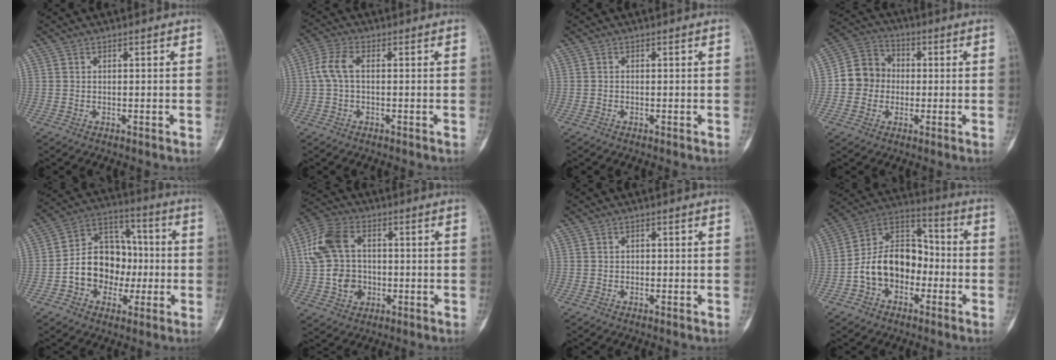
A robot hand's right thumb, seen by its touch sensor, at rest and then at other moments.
{"total": 5.3, "force": [0.3, 2.9, 4.4], "torque": [-0.099, 0.013, -0.001]}
{"total": 0.0}
{"total": 9.0, "force": [-0.6, 8.3, 3.5], "torque": [-0.028, 0.027, -0.024]}
{"total": 14.8, "force": [-2.1, 11.9, 8.5], "torque": [-0.081, 0.047, -0.037]}
{"total": 12.9, "force": [0.8, 10.0, 8.1], "torque": [-0.138, 0.016, 0.011]}
{"total": 0.5, "force": [0.0, 0.5, 0.1], "torque": [0.008, 0.003, -0.002]}
{"total": 14.6, "force": [-3.4, 10.6, 9.5], "torque": [-0.129, 0.053, -0.070]}